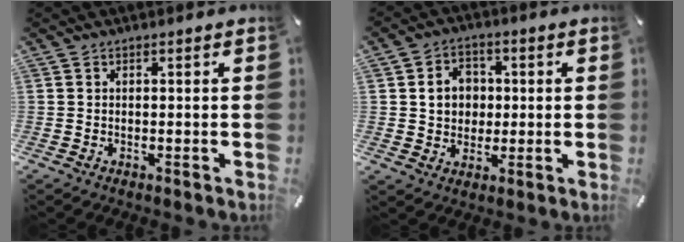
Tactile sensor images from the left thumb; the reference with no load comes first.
{"total": 7.6, "force": [0.9, 6.7, 3.3], "torque": [-0.046, 0.008, 0.013]}